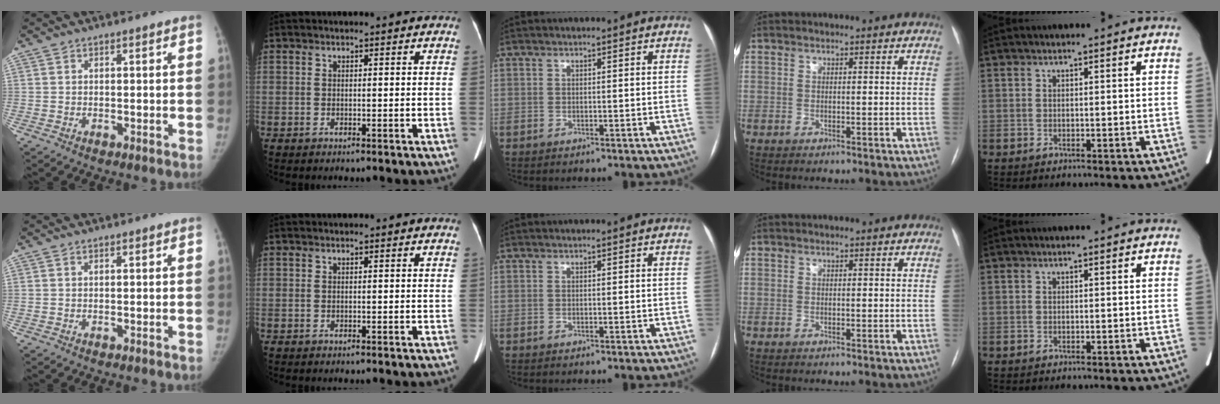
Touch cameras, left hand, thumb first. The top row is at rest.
{}